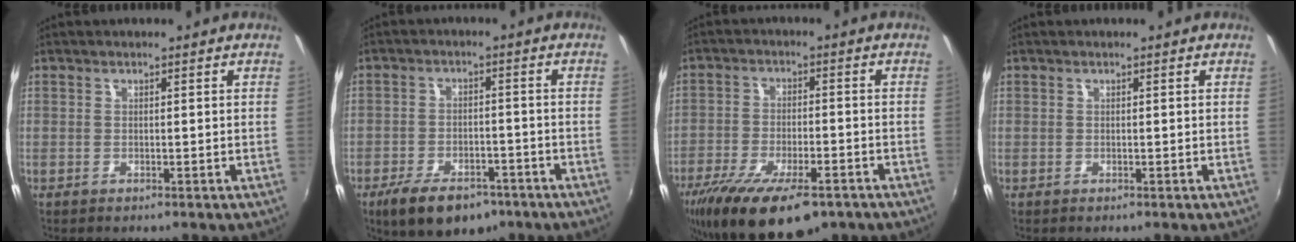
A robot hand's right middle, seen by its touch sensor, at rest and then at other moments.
{"total": 11.7, "force": [-7.8, 5.7, 6.6], "torque": [-0.142, -0.014, -0.119]}
{"total": 16.6, "force": [-11.3, 5.8, 10.7], "torque": [-0.215, -0.044, -0.183]}
{"total": 0.0}